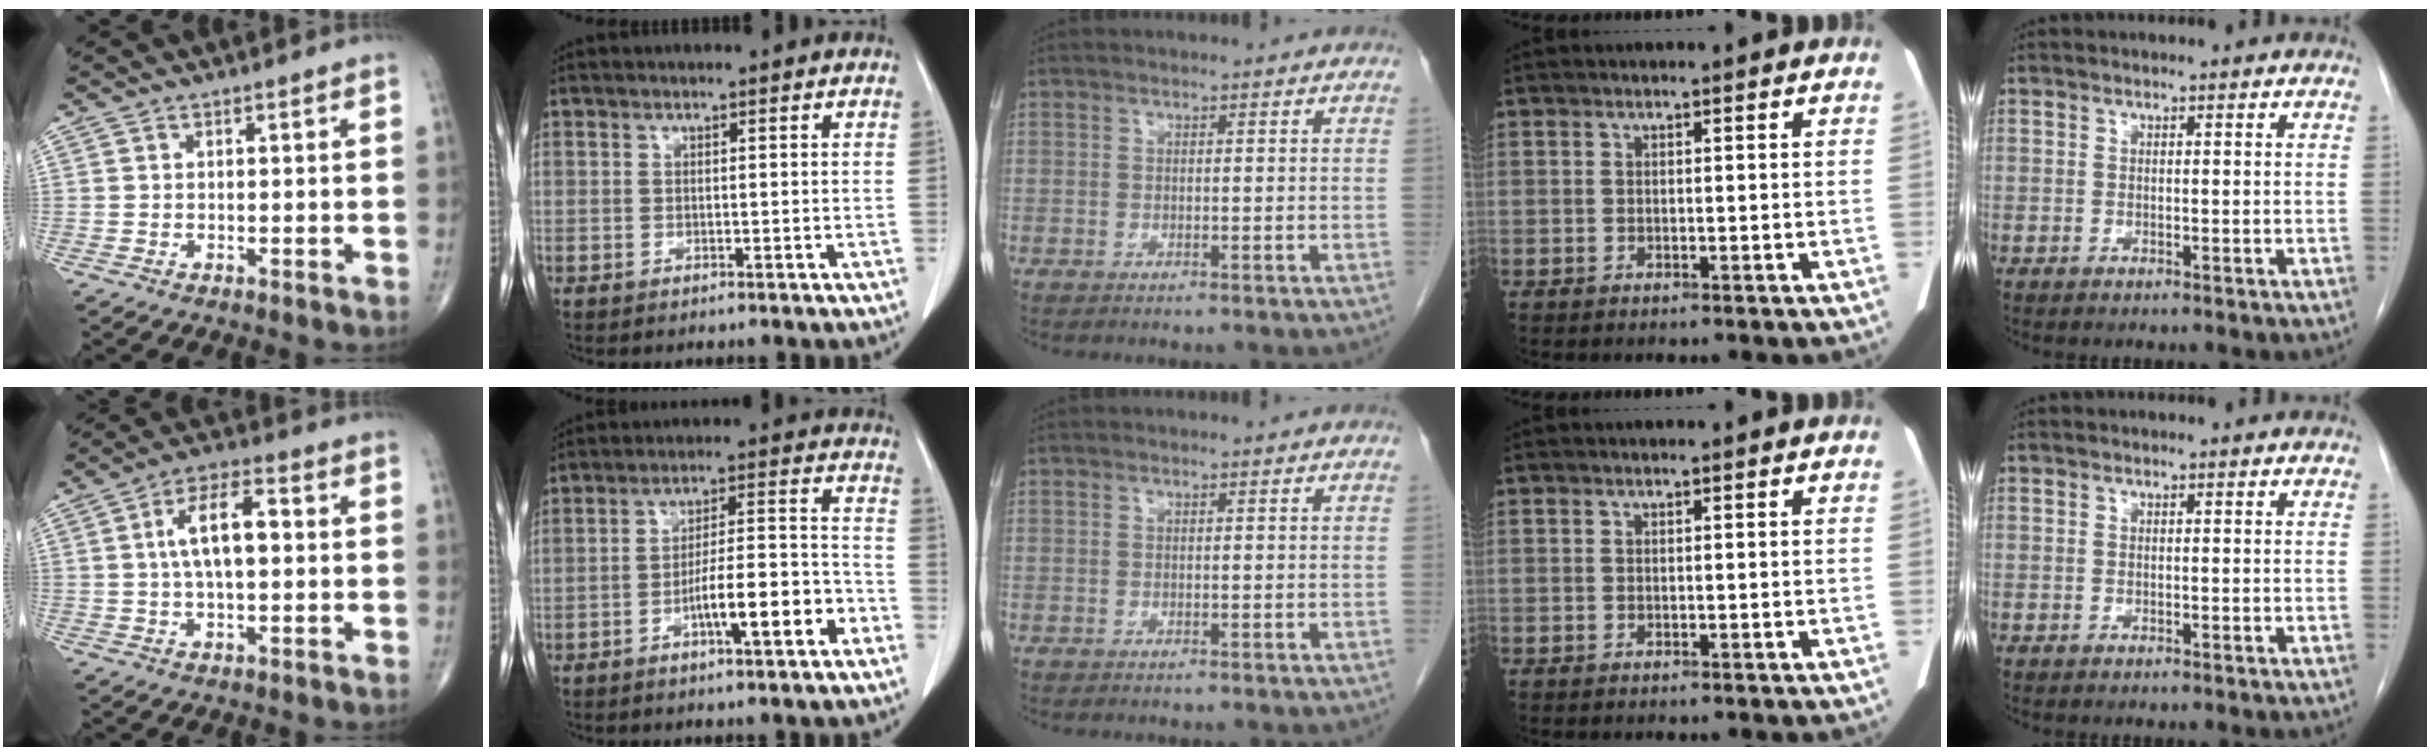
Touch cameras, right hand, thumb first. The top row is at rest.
{"thumb": {"total": 9.9, "force": [1.0, 4.4, 8.8], "torque": [-0.152, 0.018, 0.012]}, "index": {"total": 10.5, "force": [-5.0, 1.4, 9.1], "torque": [-0.145, 0.021, -0.075]}}